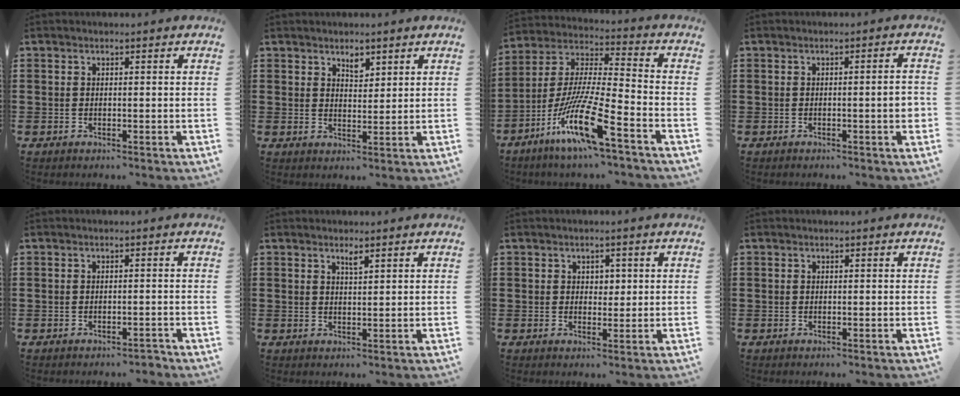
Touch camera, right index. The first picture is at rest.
{"total": 2.5, "force": [2.0, 1.2, 1.1], "torque": [-0.017, -0.001, 0.034]}
{"total": 14.6, "force": [-9.2, 1.5, 11.2], "torque": [-0.236, 0.002, -0.178]}
{"total": 3.0, "force": [-0.6, 0.2, 2.9], "torque": [-0.048, -0.002, -0.011]}
{"total": 1.3, "force": [-1.2, 0.1, 0.4], "torque": [-0.011, 0.000, -0.025]}
{"total": 1.4, "force": [1.1, 0.2, 0.9], "torque": [-0.011, -0.004, 0.017]}
{"total": 1.7, "force": [0.6, 1.4, 0.7], "torque": [-0.010, 0.005, 0.007]}
{"total": 0.0}